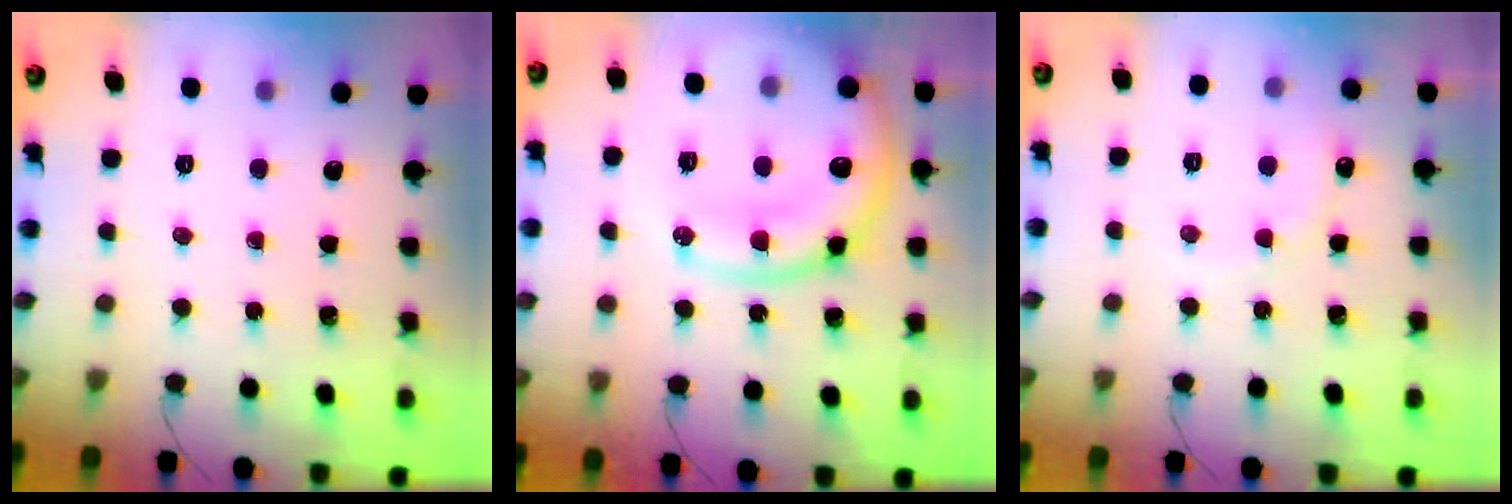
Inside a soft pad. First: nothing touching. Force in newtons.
{"total": 21.5, "press": 21.4, "slide": 2.2}
{"total": 7.6, "press": 7.5, "slide": 1.1}